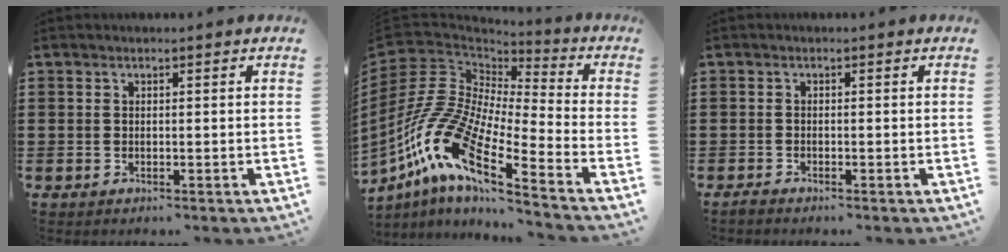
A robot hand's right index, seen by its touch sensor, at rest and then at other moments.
{"total": 14.3, "force": [-9.0, 4.1, 10.3], "torque": [-0.263, -0.016, -0.190]}
{"total": 0.8, "force": [-0.7, 0.0, 0.2], "torque": [-0.006, -0.004, -0.014]}